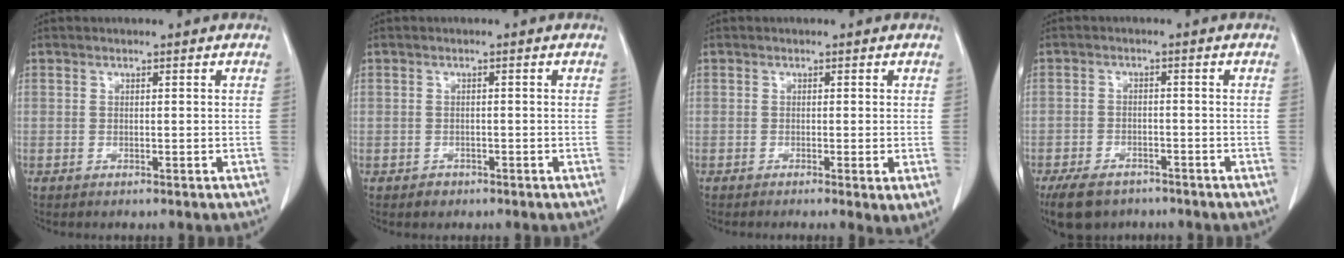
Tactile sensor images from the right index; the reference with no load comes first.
{"total": 1.4, "force": [-0.8, 1.1, 0.1], "torque": [-0.001, 0.003, -0.013]}
{"total": 2.7, "force": [-0.8, 0.2, 2.5], "torque": [-0.033, -0.010, -0.012]}
{"total": 7.5, "force": [-5.7, 3.7, 3.2], "torque": [-0.055, -0.005, -0.087]}